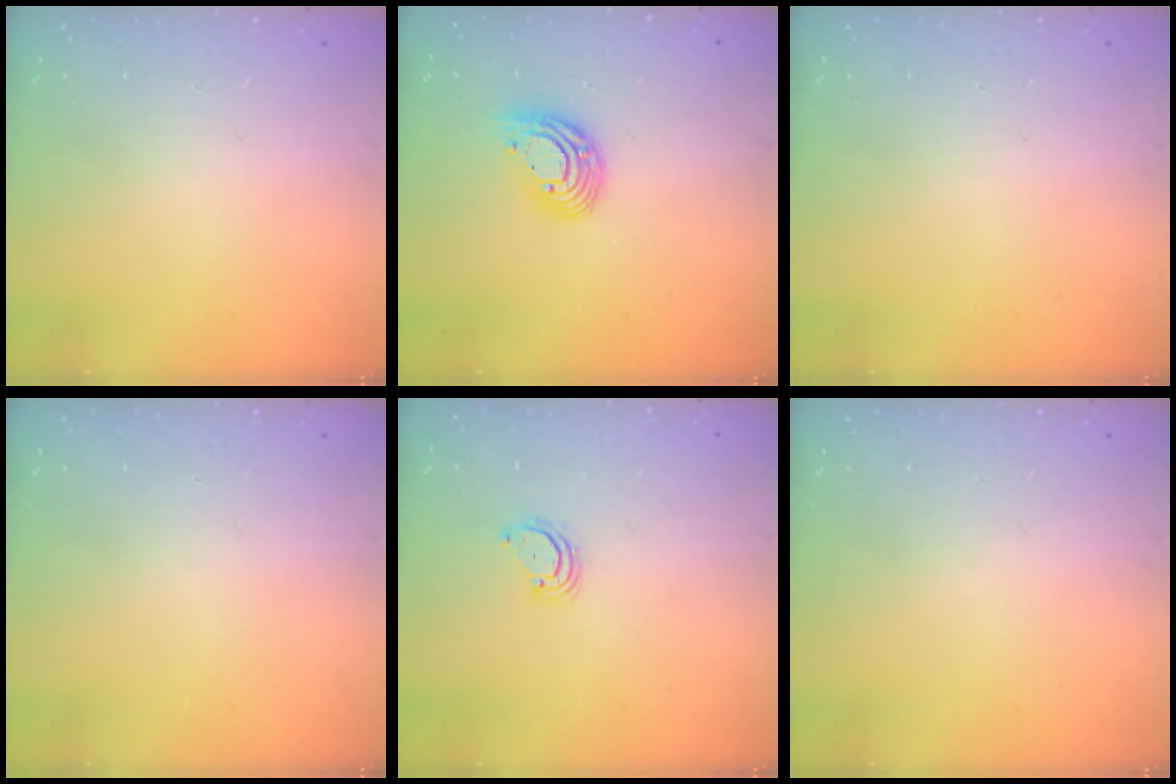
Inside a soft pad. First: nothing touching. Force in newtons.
{"total": 12.1, "press": 12.0, "slide": 1.2}
{"total": 0.0}
{"total": 0.0}
{"total": 2.9, "press": 2.9, "slide": 0.3}
{"total": 0.0}